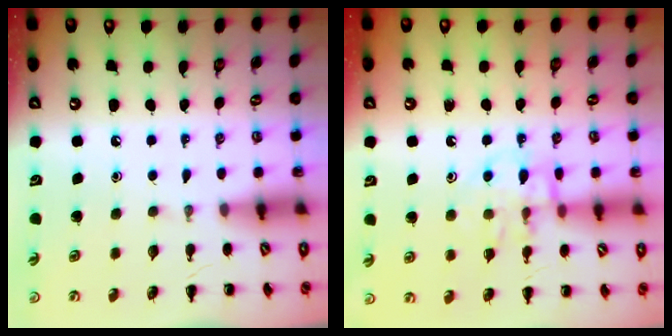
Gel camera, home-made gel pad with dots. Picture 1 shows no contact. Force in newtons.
{"total": 12.0, "press": 12.0, "slide": 1.0}